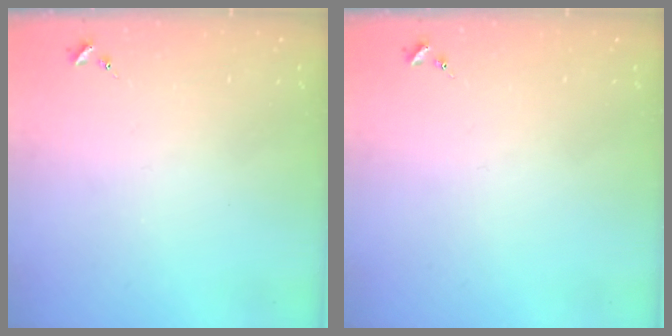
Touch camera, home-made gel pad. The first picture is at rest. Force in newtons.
{"total": 0.0}